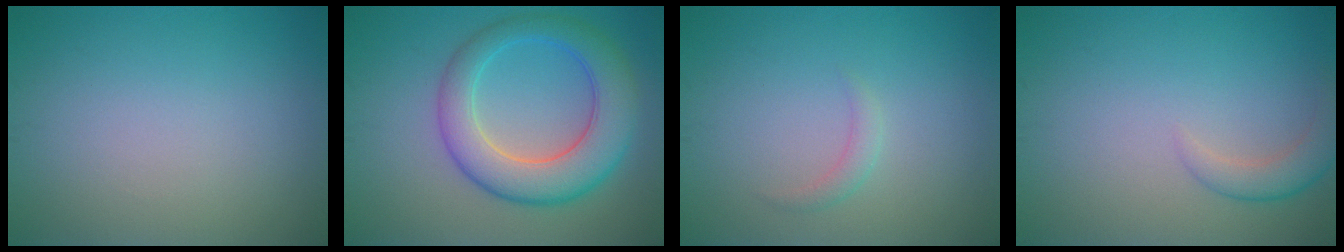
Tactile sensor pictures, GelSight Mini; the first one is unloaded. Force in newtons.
{"total": 7.4, "press": 7.4, "slide": 0.1}
{"total": 1.1, "press": 1.1, "slide": 0.1}
{"total": 2.6, "press": 2.6, "slide": 0.2}